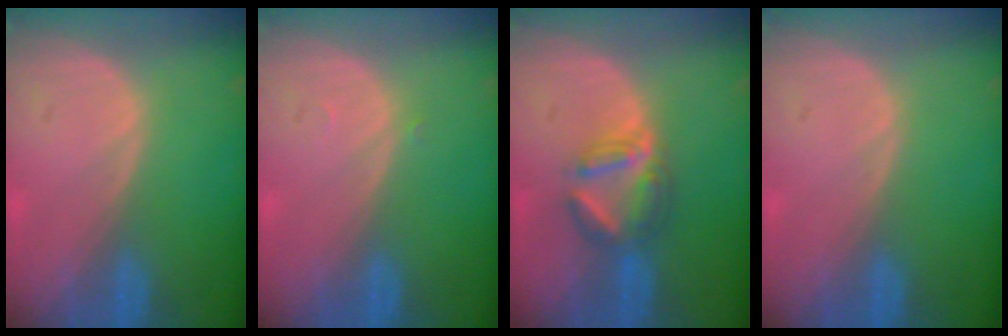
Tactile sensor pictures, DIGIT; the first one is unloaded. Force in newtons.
{"total": 0.5, "press": 0.4, "slide": 0.3}
{"total": 5.9, "press": 5.4, "slide": 2.3}
{"total": 0.0}